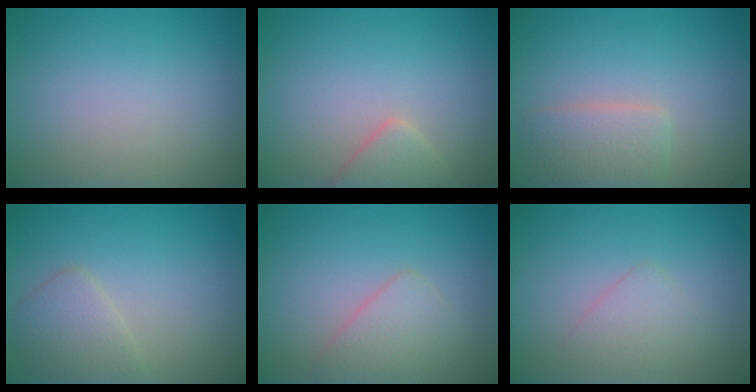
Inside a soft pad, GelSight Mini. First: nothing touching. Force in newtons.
{"total": 2.0, "press": 2.0, "slide": 0.1}
{"total": 2.6, "press": 2.6, "slide": 0.1}
{"total": 2.5, "press": 2.5, "slide": 0.2}
{"total": 2.4, "press": 2.4, "slide": 0.1}
{"total": 1.7, "press": 1.7, "slide": 0.0}